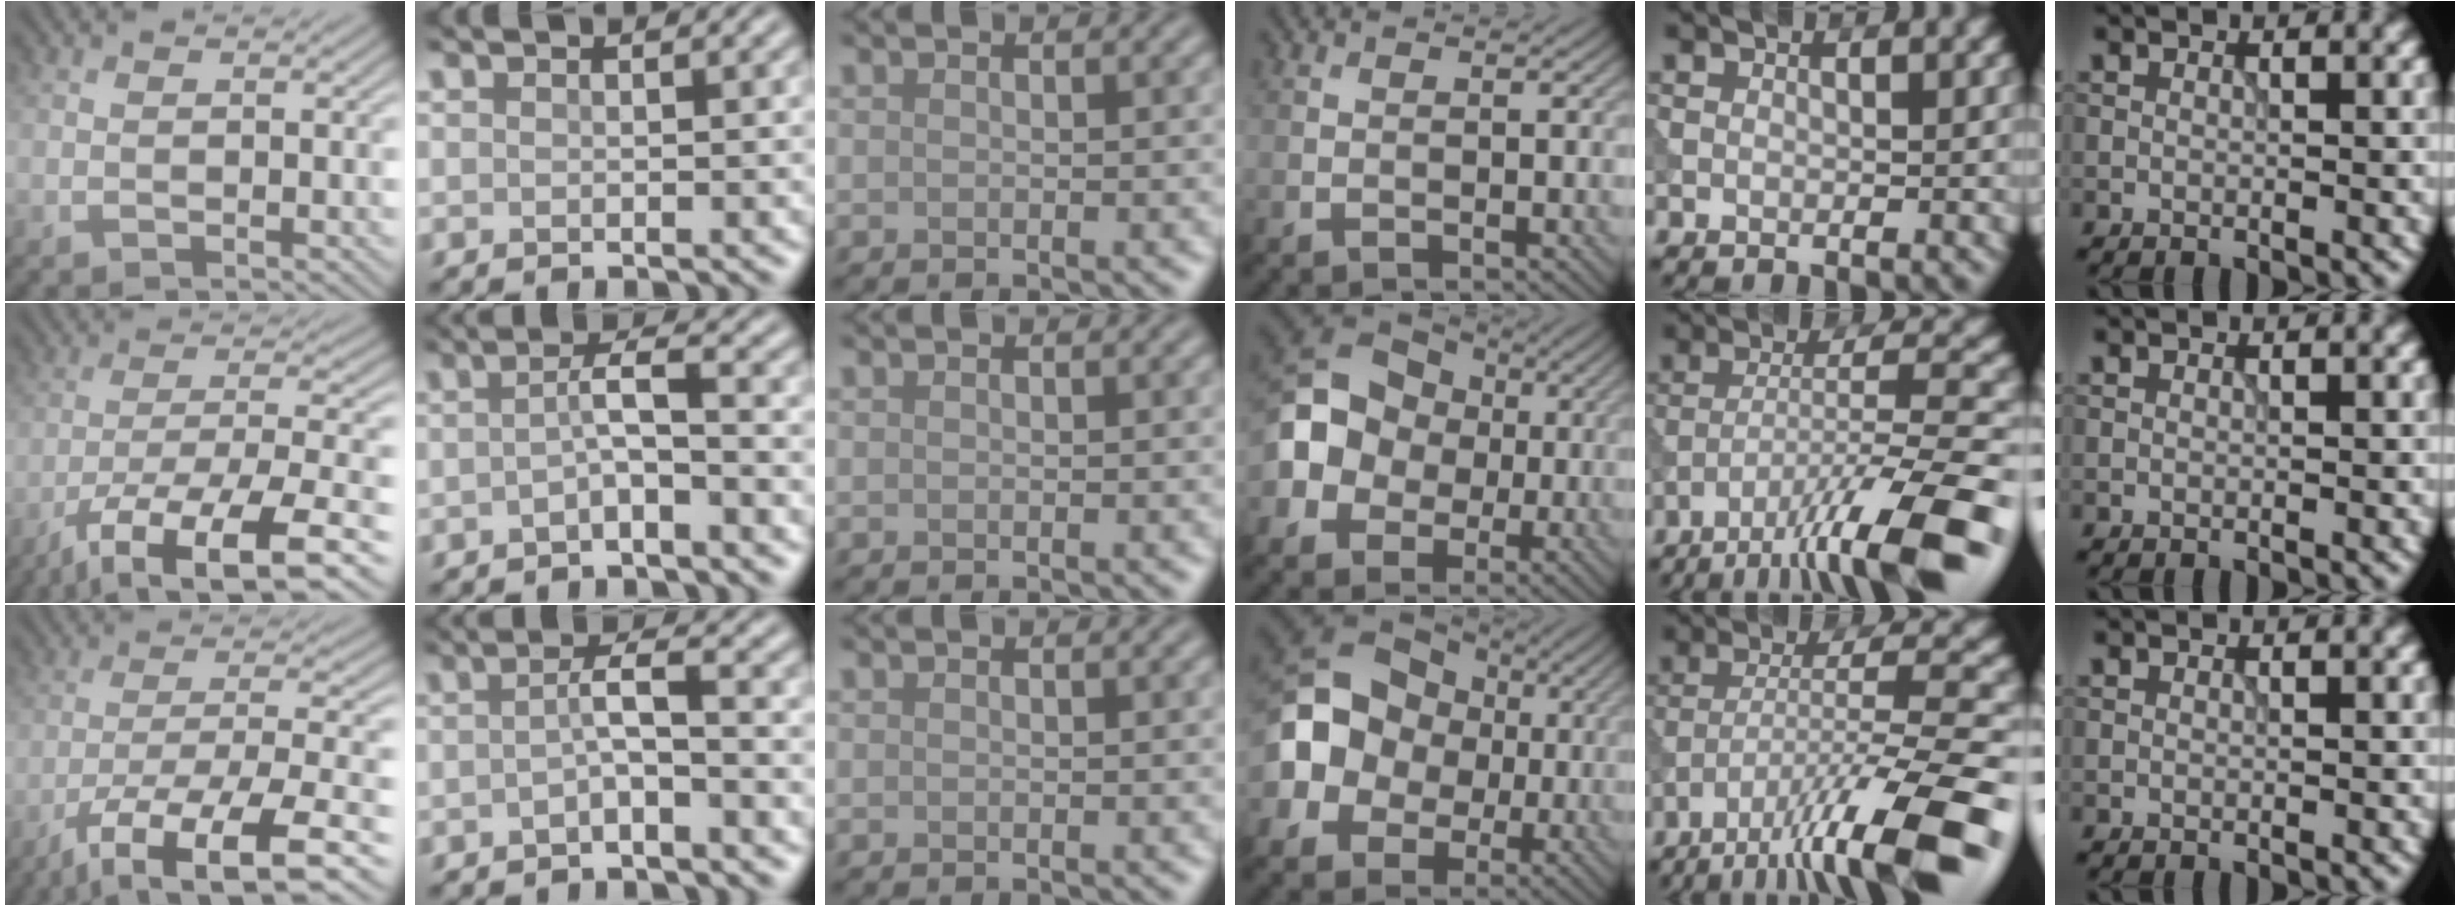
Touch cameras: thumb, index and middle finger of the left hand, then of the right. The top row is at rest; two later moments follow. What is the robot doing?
{"motion": "extract", "object": "tissue"}